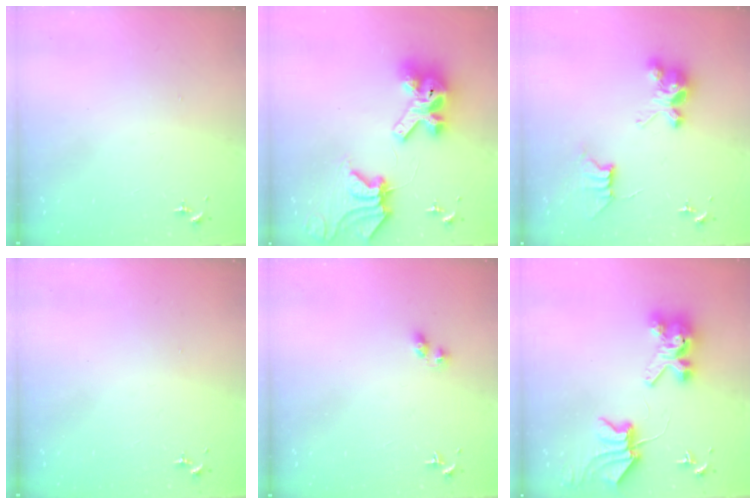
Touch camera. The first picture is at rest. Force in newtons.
{"total": 16.8, "press": 16.7, "slide": 2.1}
{"total": 9.5, "press": 9.5, "slide": 0.7}
{"total": 0.0}
{"total": 4.1, "press": 4.1, "slide": 0.3}
{"total": 8.1, "press": 8.0, "slide": 1.1}